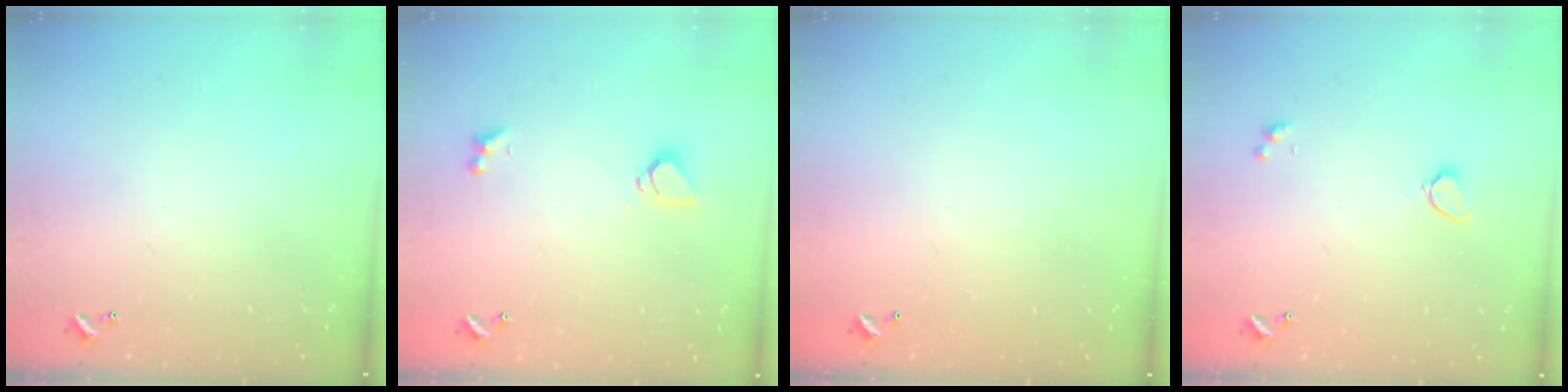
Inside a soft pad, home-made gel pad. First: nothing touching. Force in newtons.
{"total": 2.2, "press": 2.2, "slide": 0.5}
{"total": 2.9, "press": 2.9, "slide": 0.1}
{"total": 1.0, "press": 0.9, "slide": 0.4}